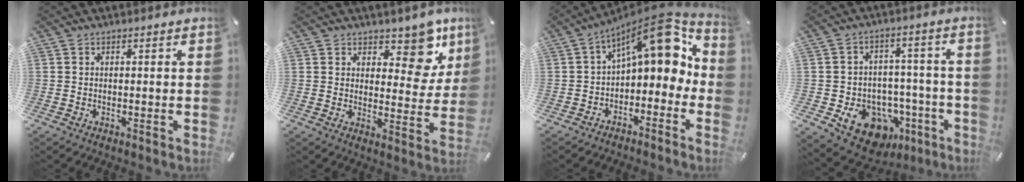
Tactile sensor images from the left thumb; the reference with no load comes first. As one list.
[{"total": 10.4, "force": [6.9, 5.6, 5.3], "torque": [-0.047, -0.055, 0.117]}, {"total": 13.2, "force": [6.4, 6.0, 9.8], "torque": [-0.132, -0.056, 0.106]}, {"total": 13.1, "force": [-5.9, 10.2, 5.6], "torque": [-0.053, 0.034, -0.088]}]